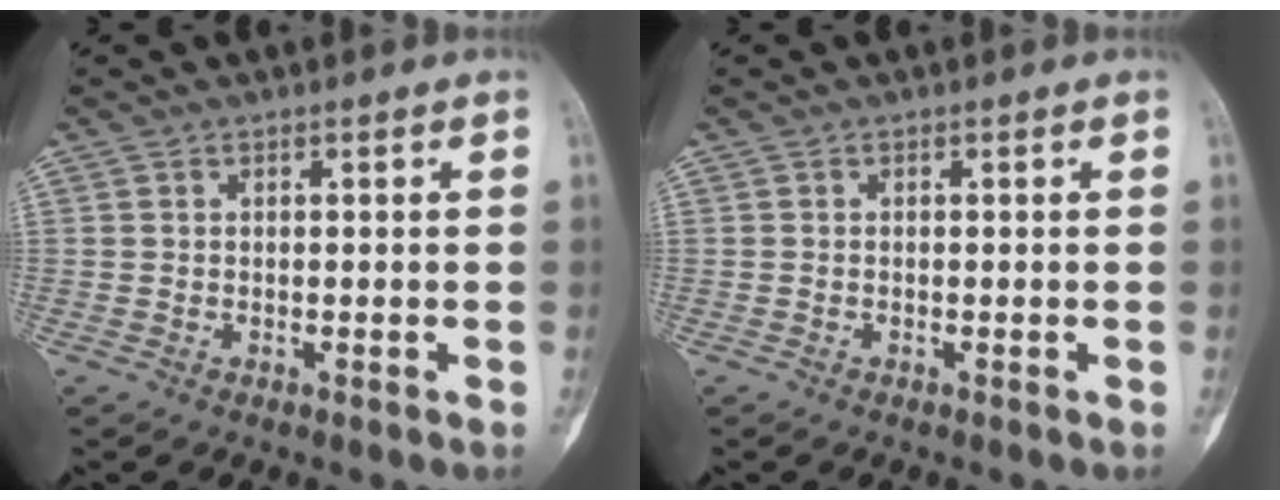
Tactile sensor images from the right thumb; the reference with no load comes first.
{"total": 0.0}